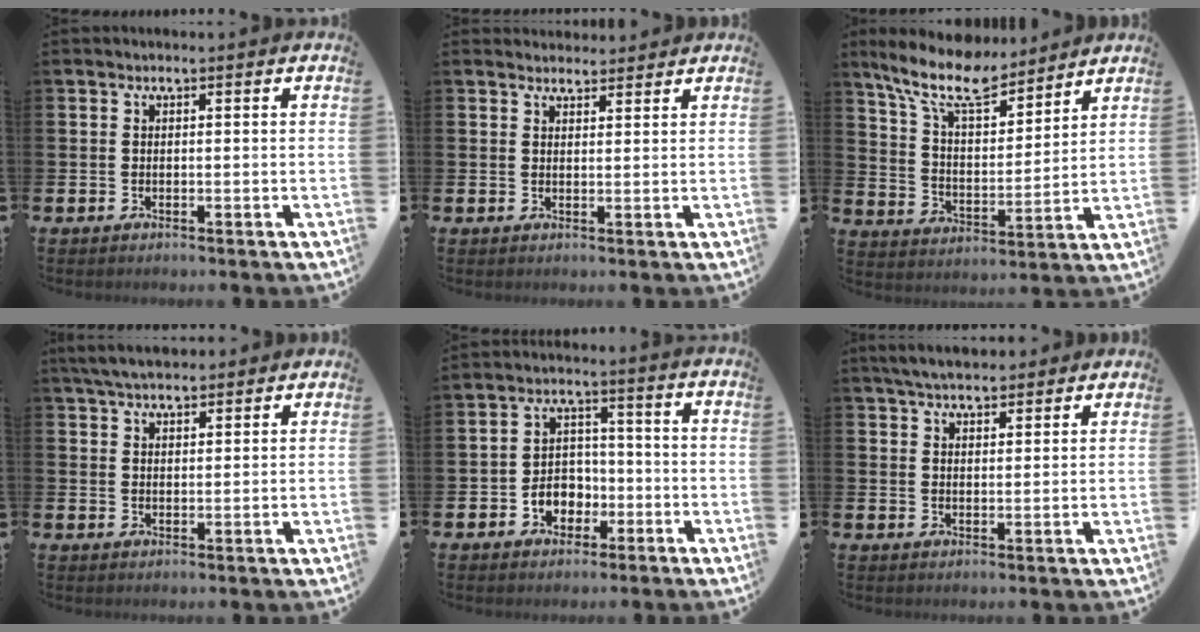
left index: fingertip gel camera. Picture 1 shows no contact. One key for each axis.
{"total": 2.4, "fx": 2.3, "fy": 0.7, "fz": -0.1, "tx": 0.006, "ty": -0.010, "tz": 0.041}
{"total": 10.8, "fx": 9.3, "fy": 3.1, "fz": 4.6, "tx": -0.126, "ty": -0.047, "tz": 0.165}
{"total": 5.1, "fx": 4.7, "fy": 1.4, "fz": 1.5, "tx": -0.041, "ty": -0.008, "tz": 0.089}
{"total": 4.3, "fx": -1.6, "fy": 3.8, "fz": 1.4, "tx": -0.028, "ty": 0.003, "tz": -0.037}
{"total": 4.9, "fx": 4.6, "fy": 1.2, "fz": 1.1, "tx": -0.035, "ty": -0.011, "tz": 0.086}